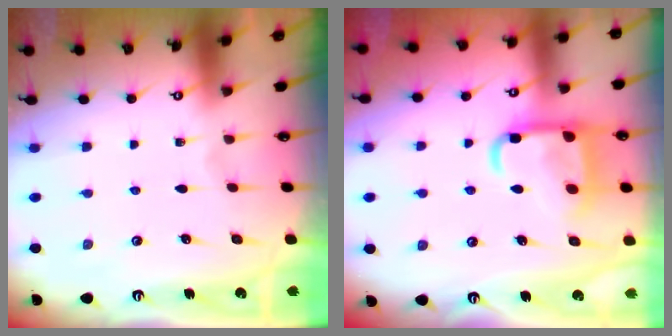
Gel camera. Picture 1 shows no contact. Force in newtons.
{"total": 14.8, "press": 14.7, "slide": 1.4}